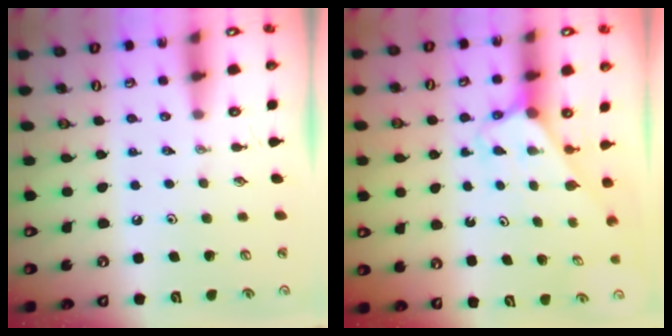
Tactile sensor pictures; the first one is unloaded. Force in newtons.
{"total": 2.5, "press": 2.5, "slide": 0.2}